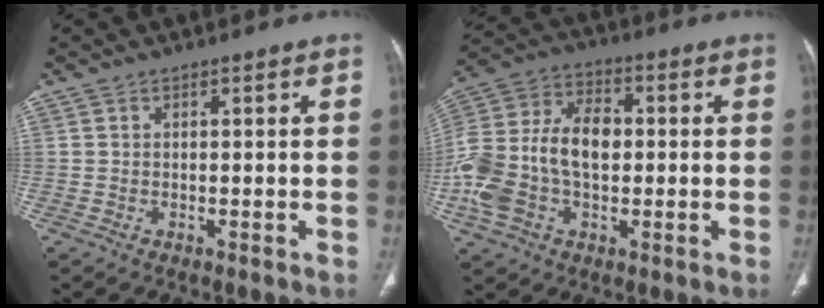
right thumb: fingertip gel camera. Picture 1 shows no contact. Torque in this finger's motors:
{"motor_torque": [2.58, 2.44, 1.65, -1.12, 0.24]}